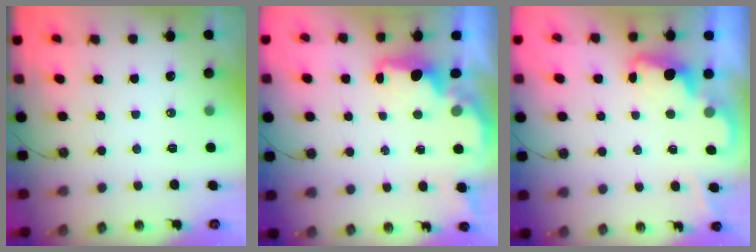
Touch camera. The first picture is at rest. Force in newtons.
{"total": 1.8, "press": 1.6, "slide": 0.7}
{"total": 2.3, "press": 2.2, "slide": 0.5}